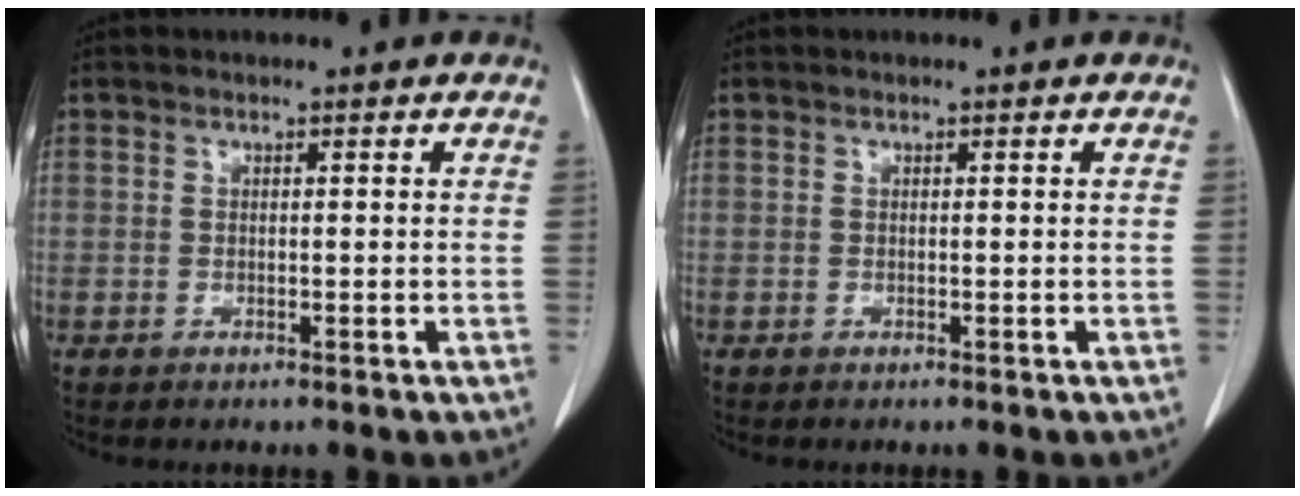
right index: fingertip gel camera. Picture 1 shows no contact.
{"total": 0.0}